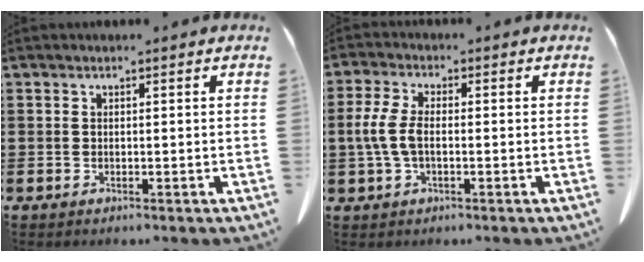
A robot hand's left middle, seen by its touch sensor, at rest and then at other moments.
{"total": 5.7, "force": [-0.4, 2.8, 5.0], "torque": [-0.126, -0.004, -0.016]}